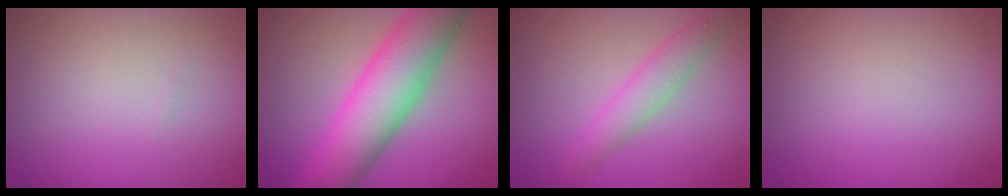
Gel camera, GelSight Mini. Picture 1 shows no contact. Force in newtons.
{"total": 9.5, "press": 9.5, "slide": 0.3}
{"total": 2.8, "press": 2.8, "slide": 0.0}
{"total": 0.0}